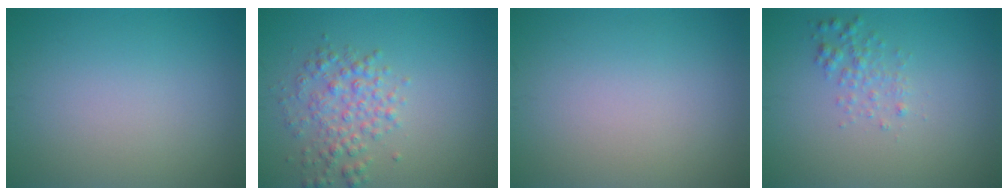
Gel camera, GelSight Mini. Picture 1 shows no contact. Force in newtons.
{"total": 3.2, "press": 3.2, "slide": 0.1}
{"total": 0.0}
{"total": 1.5, "press": 1.5, "slide": 0.1}